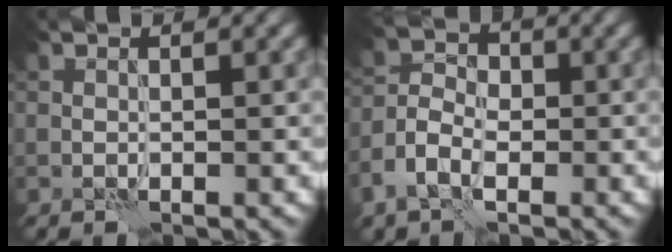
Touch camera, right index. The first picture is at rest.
{"total": 4.7, "force": [-2.3, 3.1, 2.8], "torque": [-0.055, 0.004, -0.053]}